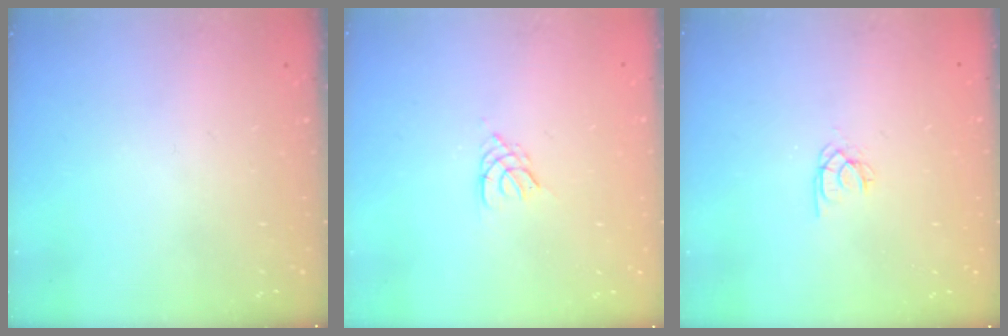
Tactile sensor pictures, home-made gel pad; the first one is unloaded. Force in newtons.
{"total": 2.6, "press": 2.5, "slide": 0.5}
{"total": 1.9, "press": 1.9, "slide": 0.2}